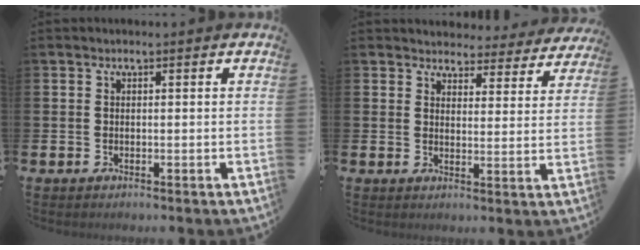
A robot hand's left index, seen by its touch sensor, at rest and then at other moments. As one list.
[{"total": 3.9, "force": [3.7, 1.3, 0.0], "torque": [-0.006, -0.032, 0.061]}]